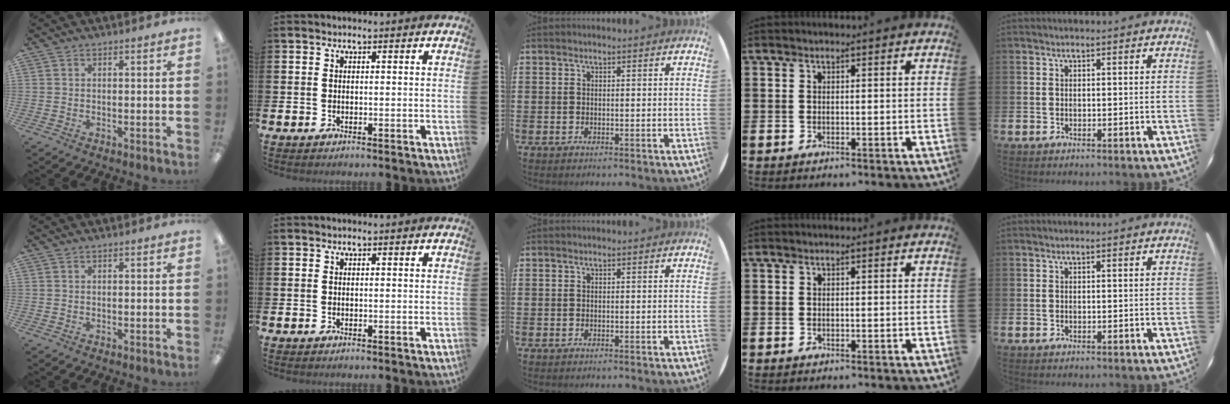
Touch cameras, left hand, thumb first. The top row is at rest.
{}